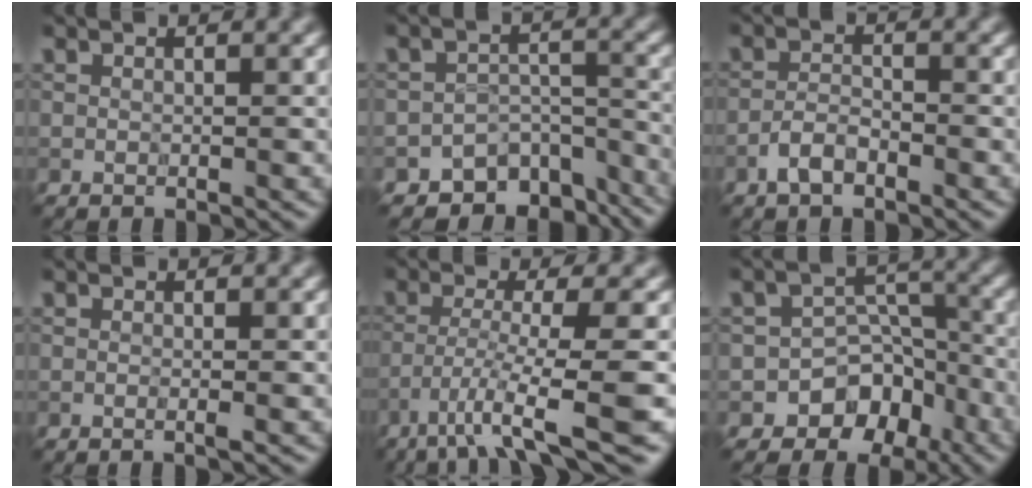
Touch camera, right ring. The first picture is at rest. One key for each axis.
{"total": 7.4, "fx": -5.8, "fy": 4.2, "fz": 1.7, "tx": -0.002, "ty": 0.001, "tz": -0.073}
{"total": 2.1, "fx": -1.5, "fy": 0.8, "fz": 1.2, "tx": -0.026, "ty": 0.009, "tz": -0.035}
{"total": 0.7, "fx": -0.1, "fy": 0.1, "fz": 0.6, "tx": -0.012, "ty": -0.005, "tz": -0.006}
{"total": 7.2, "fx": -3.8, "fy": 0.8, "fz": 6.0, "tx": -0.091, "ty": -0.002, "tz": -0.068}
{"total": 7.3, "fx": -4.4, "fy": 5.8, "fz": 1.0, "tx": 0.026, "ty": 0.010, "tz": -0.086}